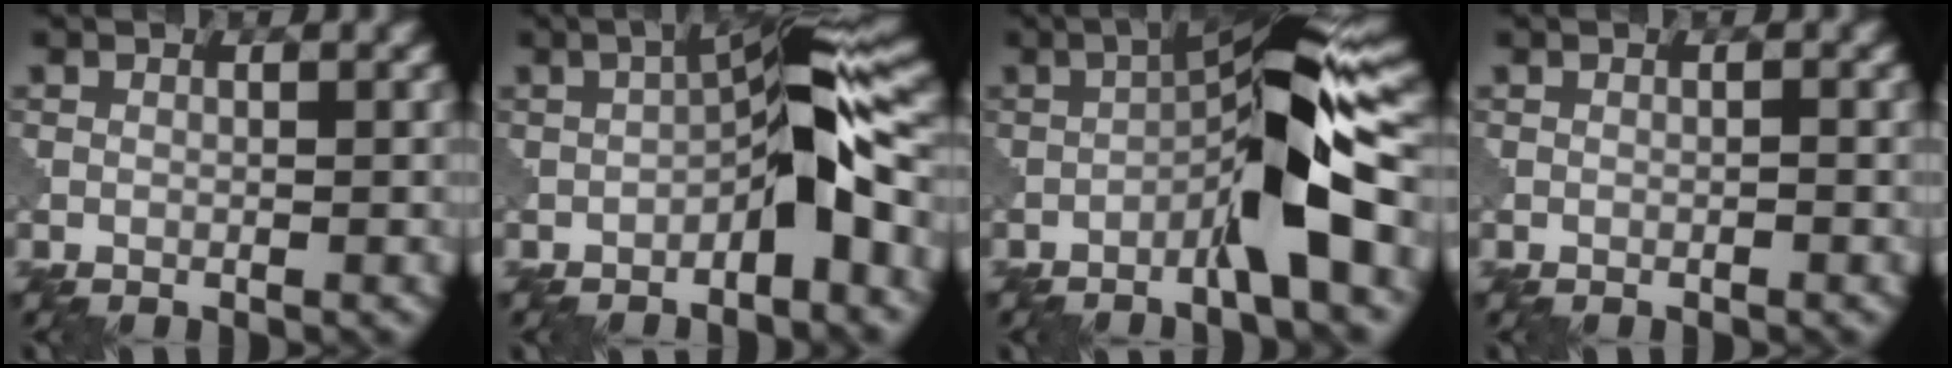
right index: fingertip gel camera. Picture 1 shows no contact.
{"total": 6.7, "force": [-2.0, 1.8, 6.2], "torque": [-0.089, 0.025, -0.044]}
{"total": 8.2, "force": [-2.8, 1.3, 7.6], "torque": [-0.121, 0.024, -0.058]}
{"total": 0.0}